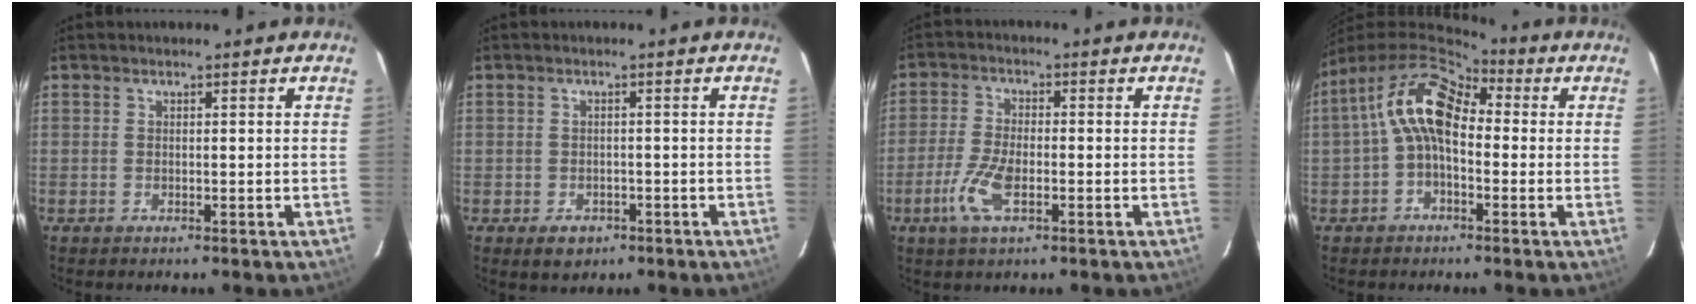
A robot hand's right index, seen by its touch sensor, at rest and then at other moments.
{"total": 3.6, "force": [-1.8, 2.9, 1.3], "torque": [-0.027, 0.001, -0.018]}
{"total": 7.4, "force": [-2.9, 2.8, 6.2], "torque": [-0.141, -0.004, -0.058]}
{"total": 10.2, "force": [0.6, 5.7, 8.4], "torque": [-0.153, 0.031, 0.001]}